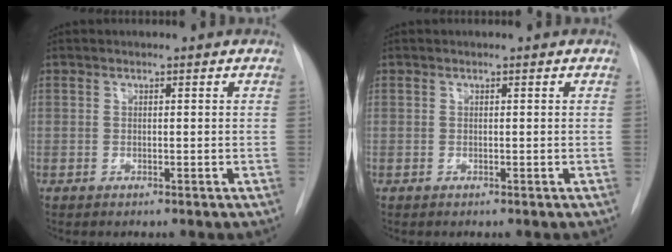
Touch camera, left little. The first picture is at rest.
{"total": 0.0}